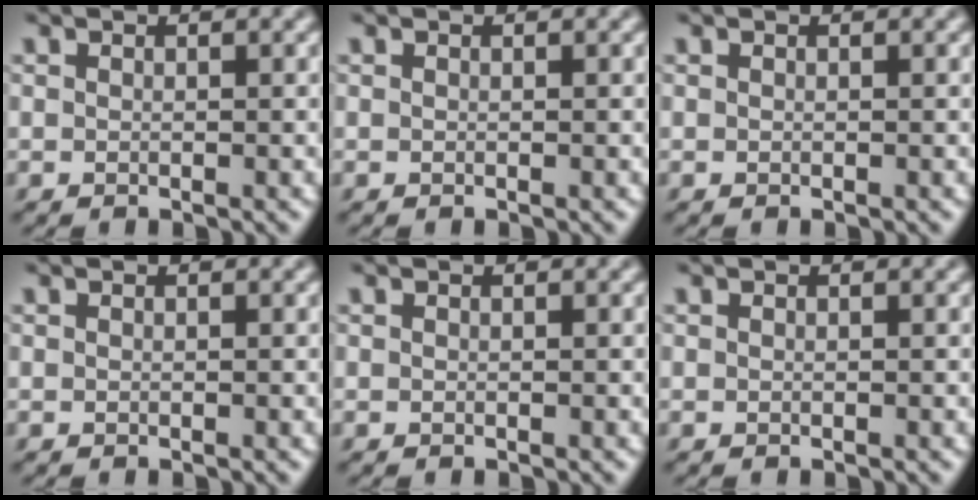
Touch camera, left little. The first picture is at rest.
{"total": 0.0}
{"total": 0.0}
{"total": 0.0}
{"total": 0.0}
{"total": 0.0}